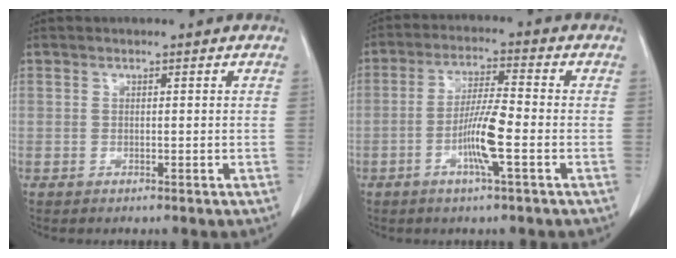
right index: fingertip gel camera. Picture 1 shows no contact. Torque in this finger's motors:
{"motor_torque": [0.20, -0.02, 0.09, 0.10]}